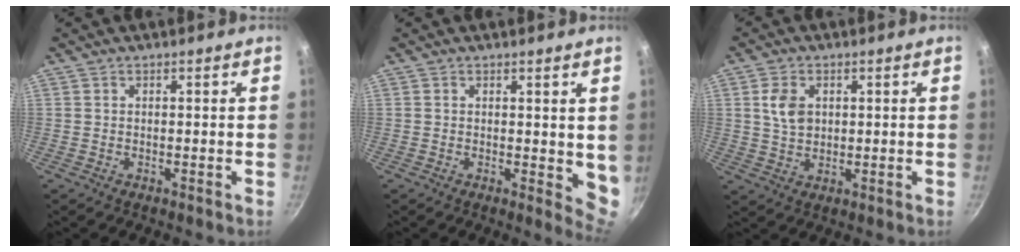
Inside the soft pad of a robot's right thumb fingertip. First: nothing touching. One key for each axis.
{"total": 4.9, "fx": 1.0, "fy": 2.5, "fz": 4.1, "tx": -0.040, "ty": -0.011, "tz": 0.013}
{"total": 5.7, "fx": 1.3, "fy": 4.1, "fz": 3.7, "tx": -0.059, "ty": -0.006, "tz": 0.026}